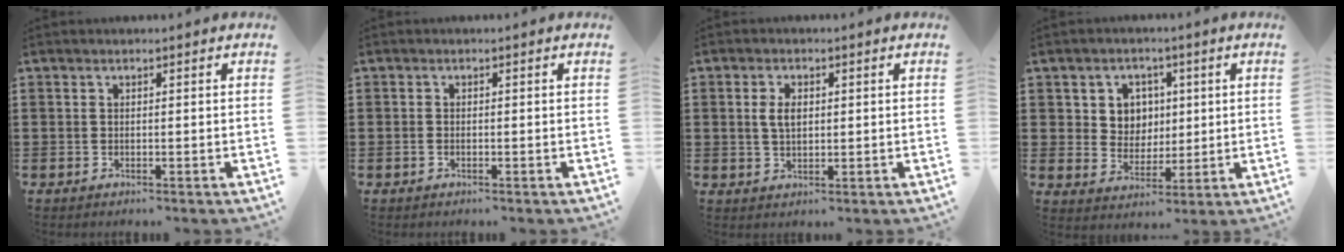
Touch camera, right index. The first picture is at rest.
{"total": 0.7, "force": [-0.4, 0.3, 0.4], "torque": [-0.010, -0.002, -0.007]}
{"total": 3.4, "force": [0.6, 1.9, 2.8], "torque": [-0.057, 0.009, 0.008]}
{"total": 5.3, "force": [1.6, 4.9, 1.4], "torque": [-0.043, 0.015, 0.027]}